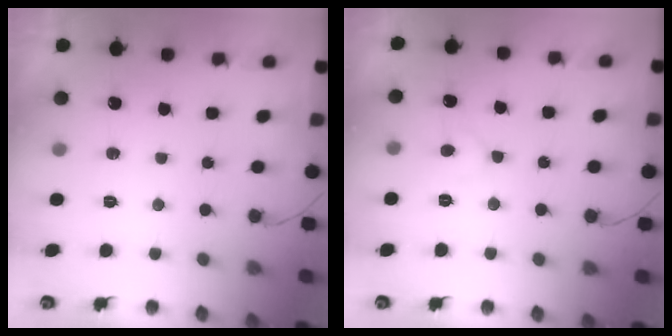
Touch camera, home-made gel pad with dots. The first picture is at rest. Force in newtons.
{"total": 5.3, "press": 5.3, "slide": 0.4}